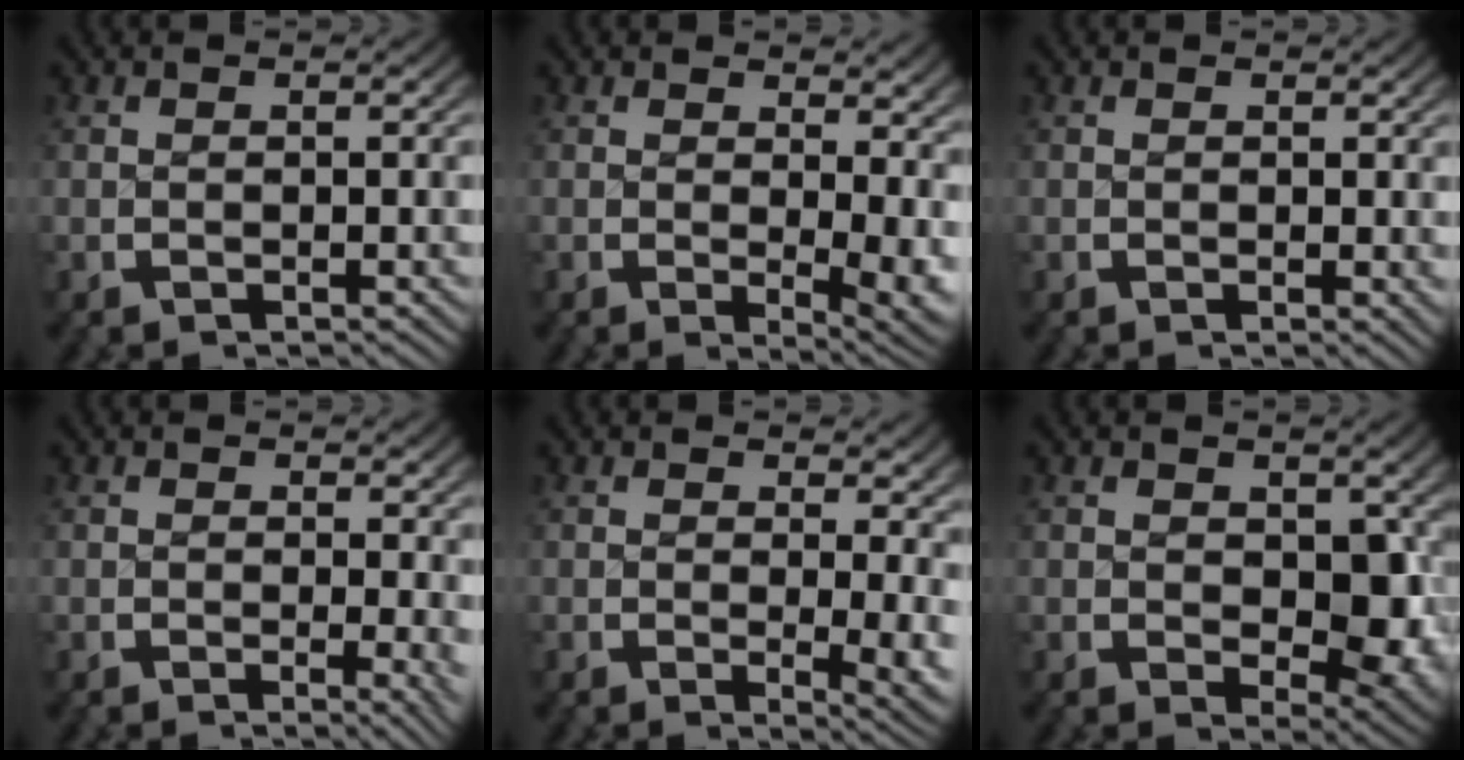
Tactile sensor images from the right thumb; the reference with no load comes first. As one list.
[{"total": 4.9, "force": [0.7, 2.5, 4.1], "torque": [-0.041, -0.018, 0.016]}, {"total": 0.6, "force": [0.2, 0.3, 0.4], "torque": [-0.002, -0.003, 0.005]}, {"total": 2.3, "force": [0.2, 0.9, 2.1], "torque": [-0.013, -0.008, 0.002]}, {"total": 4.0, "force": [0.6, 1.9, 3.5], "torque": [-0.030, -0.014, 0.011]}, {"total": 7.6, "force": [0.7, 5.3, 5.5], "torque": [-0.086, -0.055, 0.038]}]